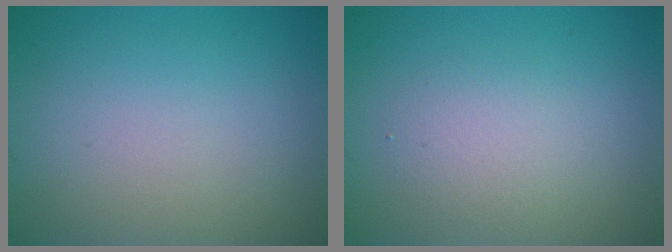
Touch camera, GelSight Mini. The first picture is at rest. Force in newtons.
{"total": 2.2, "press": 2.2, "slide": 0.1}